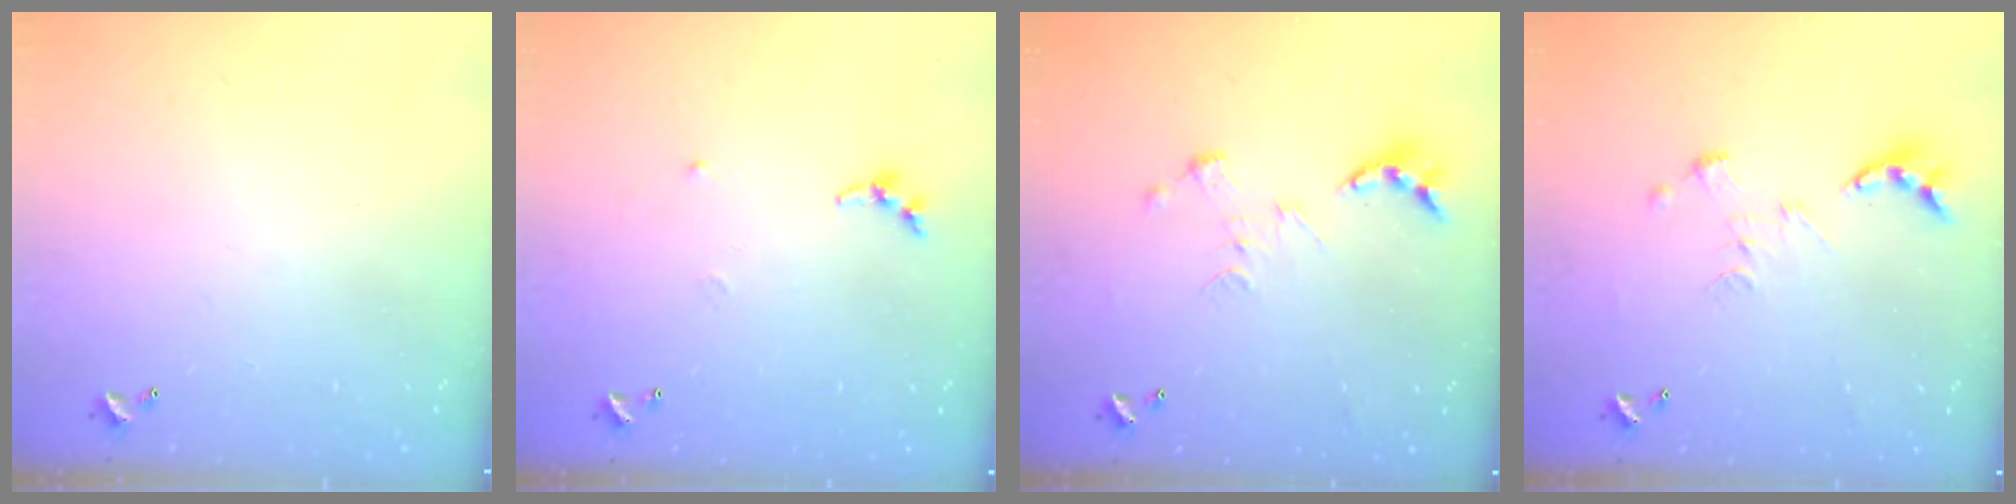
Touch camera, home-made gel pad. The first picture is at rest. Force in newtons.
{"total": 7.4, "press": 7.3, "slide": 0.9}
{"total": 0.0}
{"total": 0.0}